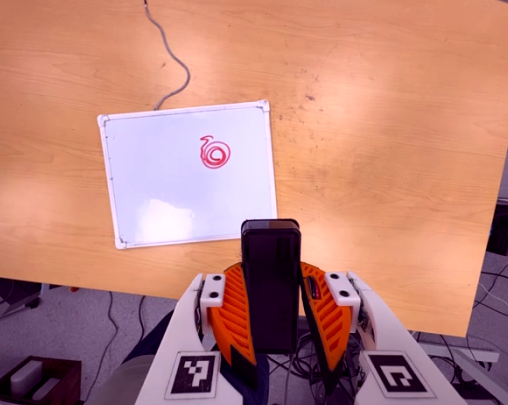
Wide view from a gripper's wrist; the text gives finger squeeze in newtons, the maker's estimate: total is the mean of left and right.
{"total": 8.6, "left": 7.5, "right": 9.8}